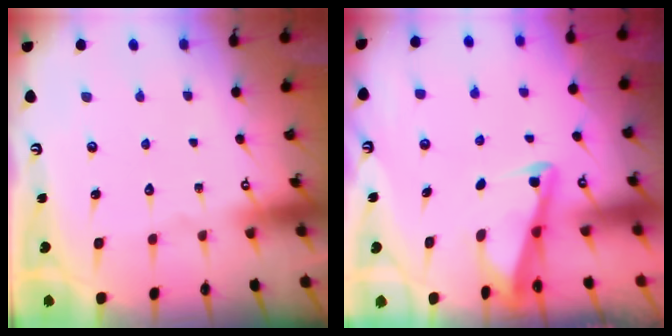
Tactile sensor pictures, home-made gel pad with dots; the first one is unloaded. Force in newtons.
{"total": 2.7, "press": 2.7, "slide": 0.3}